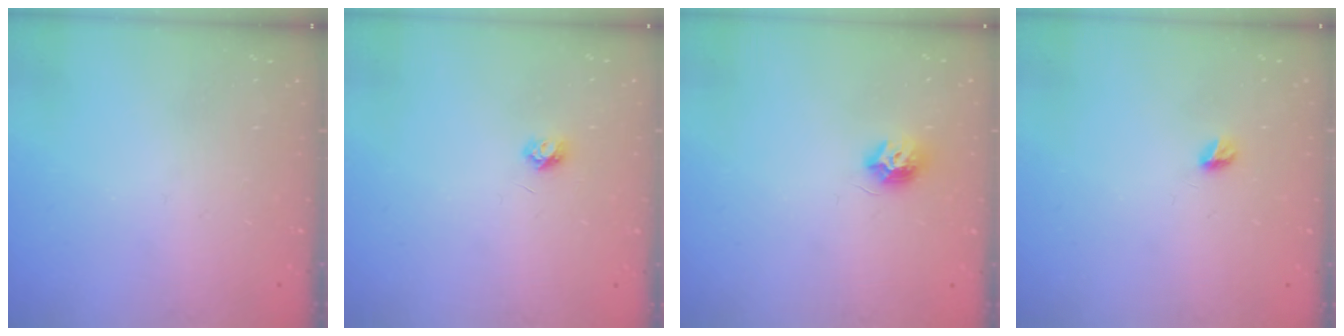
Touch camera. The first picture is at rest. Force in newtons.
{"total": 3.7, "press": 3.7, "slide": 0.5}
{"total": 8.1, "press": 8.1, "slide": 0.1}
{"total": 4.9, "press": 4.9, "slide": 0.5}